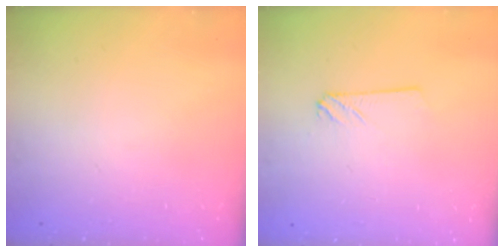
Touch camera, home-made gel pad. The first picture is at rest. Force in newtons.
{"total": 2.4, "press": 2.4, "slide": 0.2}